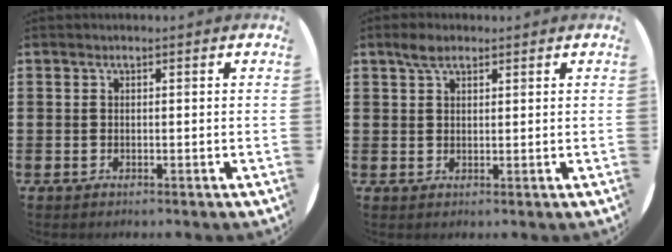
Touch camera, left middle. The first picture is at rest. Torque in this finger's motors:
{"motor_torque": [0.87, -0.61, -0.01, 0.00]}